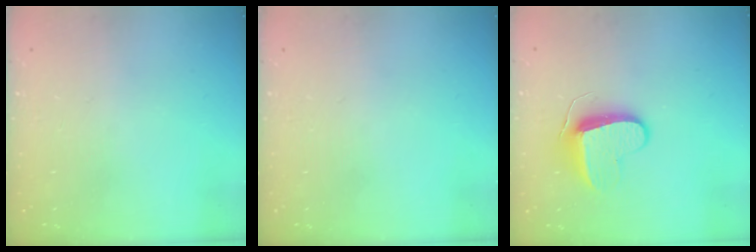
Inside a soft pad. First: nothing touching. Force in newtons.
{"total": 0.0}
{"total": 9.0, "press": 9.0, "slide": 0.4}